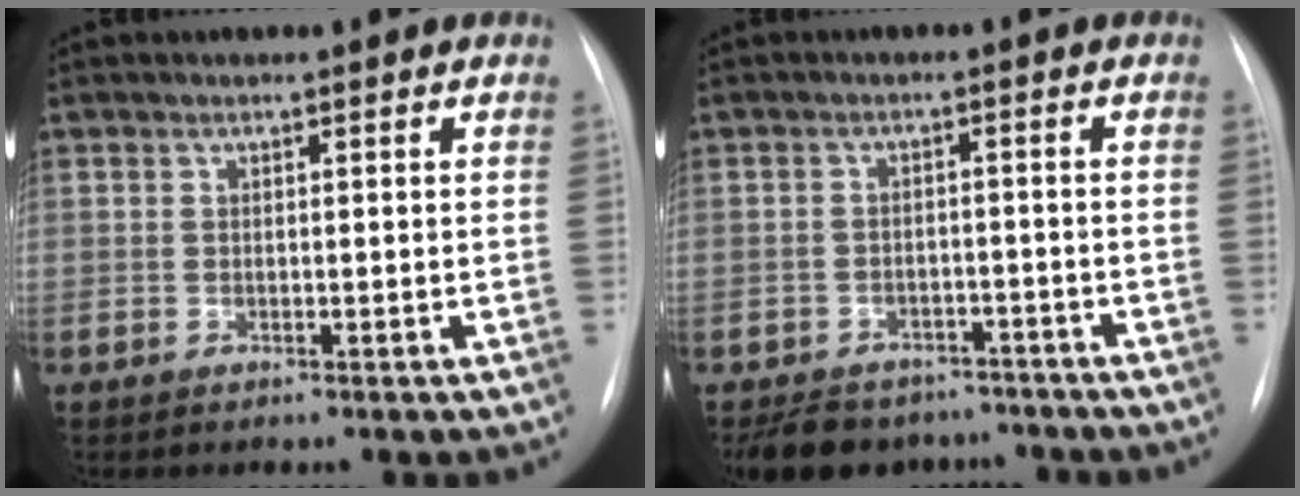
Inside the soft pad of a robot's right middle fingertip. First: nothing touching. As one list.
[{"total": 10.9, "force": [-9.0, 5.6, 2.6], "torque": [-0.040, 0.006, -0.117]}]